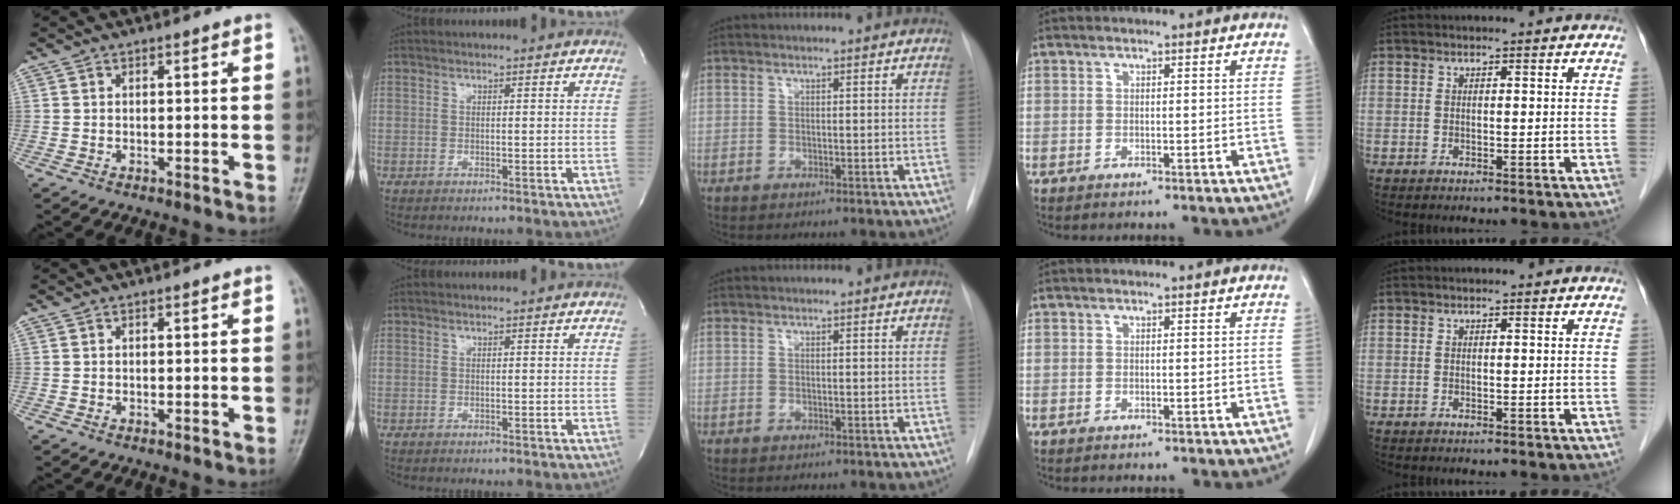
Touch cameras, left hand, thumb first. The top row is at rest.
{}